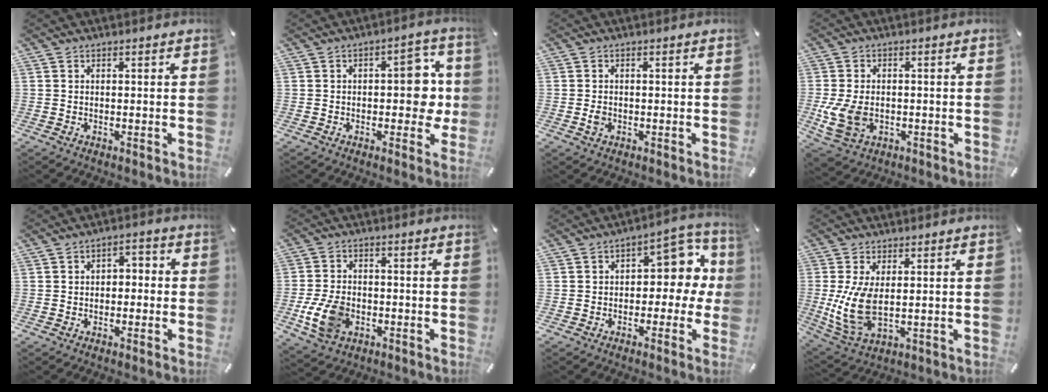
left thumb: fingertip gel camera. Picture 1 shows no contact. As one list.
[{"total": 11.1, "force": [0.0, 6.6, 9.0], "torque": [-0.092, 0.000, -0.004]}, {"total": 1.6, "force": [-0.4, 1.1, 1.0], "torque": [-0.019, 0.003, -0.008]}, {"total": 9.4, "force": [-1.8, 6.8, 6.2], "torque": [-0.138, -0.001, -0.028]}, {"total": 2.9, "force": [-1.9, 1.9, 1.1], "torque": [-0.021, 0.014, -0.038]}, {"total": 9.7, "force": [-2.9, 6.8, 6.2], "torque": [-0.133, 0.003, -0.051]}, {"total": 9.5, "force": [1.7, 6.1, 7.0], "torque": [-0.084, -0.008, 0.025]}, {"total": 10.1, "force": [0.5, 4.9, 8.8], "torque": [-0.207, -0.025, 0.014]}]